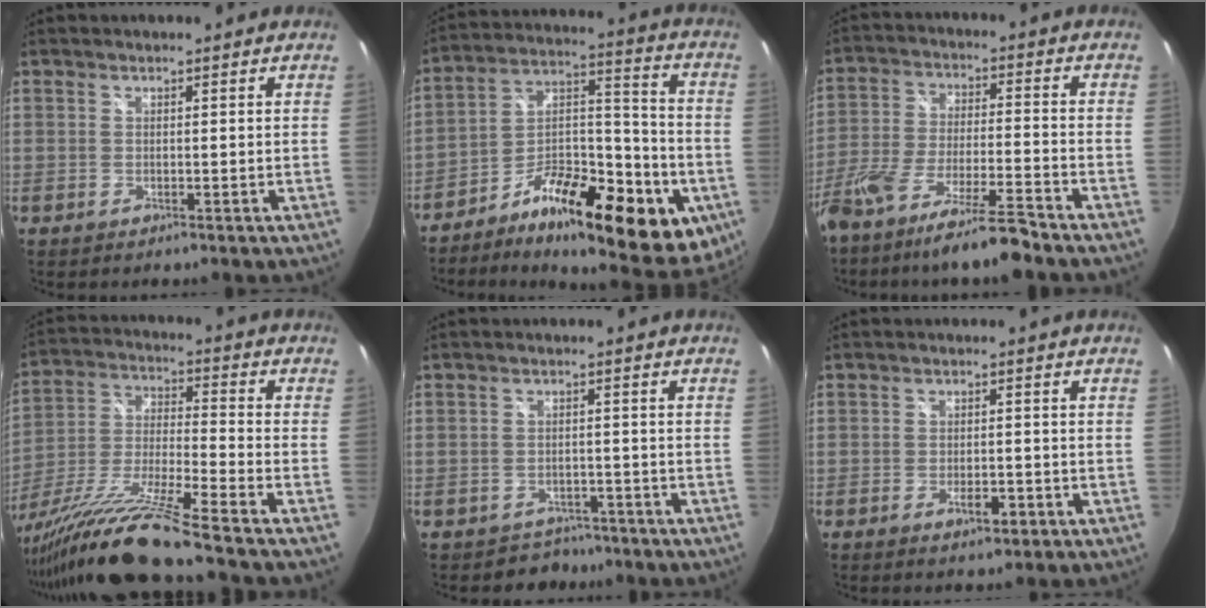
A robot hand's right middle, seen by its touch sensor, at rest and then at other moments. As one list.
[{"total": 25.3, "force": [-11.7, 9.9, 20.2], "torque": [-0.277, 0.006, -0.178]}, {"total": 14.8, "force": [-12.3, 0.5, 8.2], "torque": [-0.166, -0.034, -0.213]}, {"total": 18.4, "force": [-14.7, -1.7, 11.0], "torque": [-0.200, -0.052, -0.267]}, {"total": 4.8, "force": [-3.6, 3.1, -0.2], "torque": [-0.003, 0.012, -0.053]}, {"total": 3.2, "force": [-1.7, 1.3, 2.3], "torque": [-0.045, -0.005, -0.025]}]